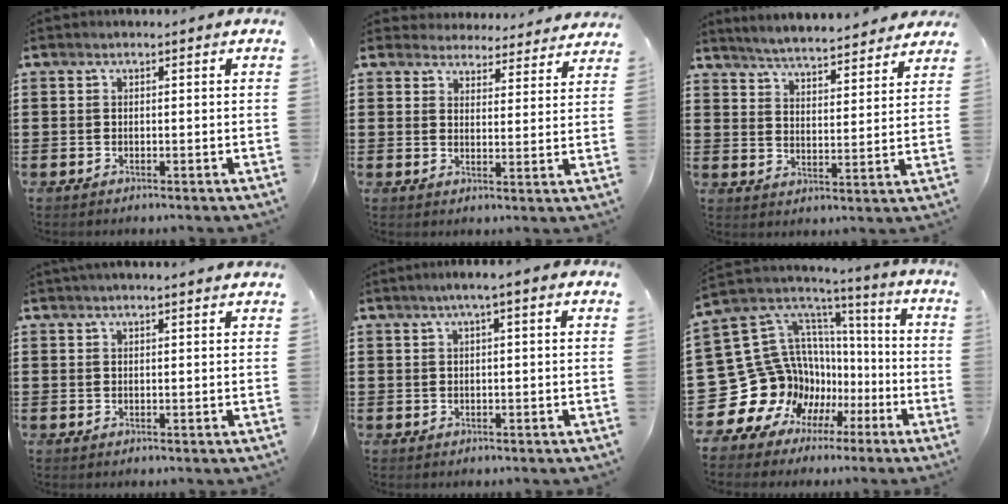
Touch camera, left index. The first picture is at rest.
{"total": 4.1, "force": [4.1, 0.5, 0.1], "torque": [-0.013, -0.026, 0.071]}
{"total": 4.2, "force": [4.1, -0.4, 0.6], "torque": [-0.035, -0.032, 0.067]}
{"total": 1.4, "force": [1.2, -0.2, 0.5], "torque": [-0.011, 0.000, 0.024]}
{"total": 1.9, "force": [0.6, -0.2, 1.8], "torque": [-0.034, 0.001, 0.010]}
{"total": 17.8, "force": [-4.0, 15.5, 7.7], "torque": [-0.208, -0.046, -0.008]}